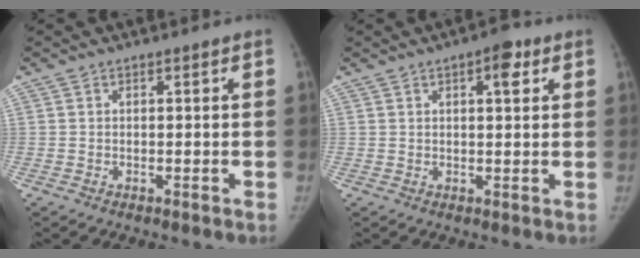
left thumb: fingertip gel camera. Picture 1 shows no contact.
{"total": 4.4, "force": [2.0, 1.8, 3.5], "torque": [-0.034, -0.003, 0.023]}